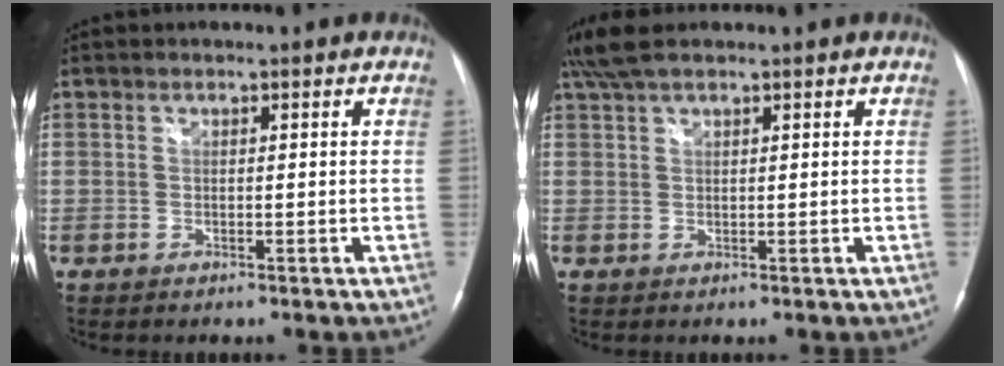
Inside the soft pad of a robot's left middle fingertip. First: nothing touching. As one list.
[{"total": 4.6, "force": [3.7, 0.8, 2.7], "torque": [-0.063, 0.026, 0.075]}]